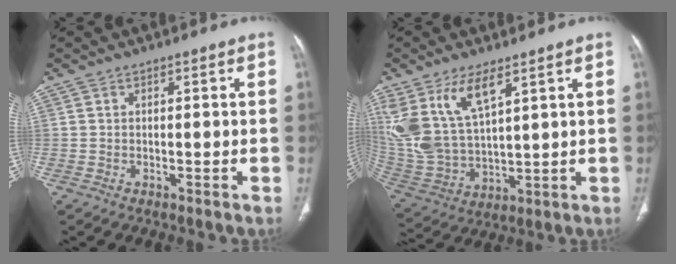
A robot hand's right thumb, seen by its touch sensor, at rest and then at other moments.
{"total": 14.7, "force": [7.7, 6.5, 10.7], "torque": [-0.220, -0.027, 0.172]}